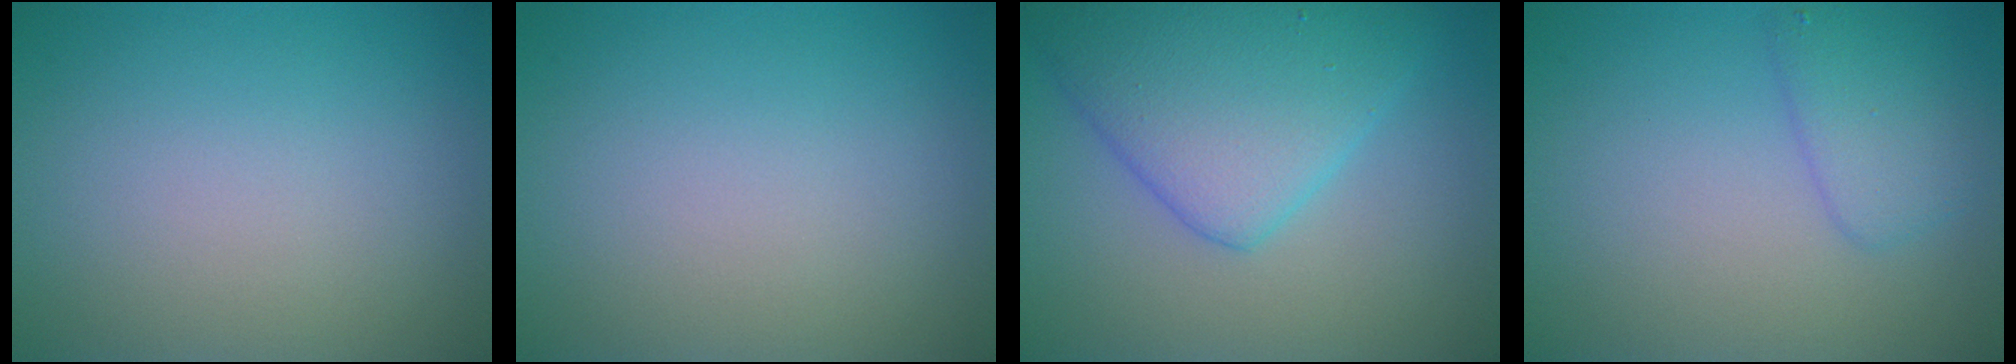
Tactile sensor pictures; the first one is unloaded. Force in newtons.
{"total": 0.0}
{"total": 6.7, "press": 6.7, "slide": 0.1}
{"total": 2.6, "press": 2.5, "slide": 0.2}